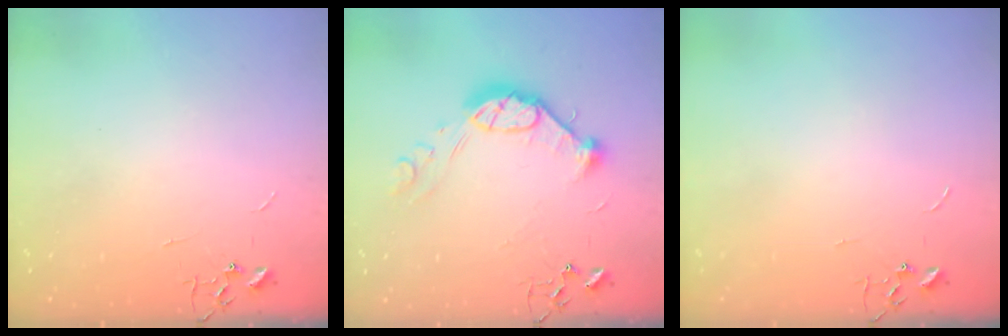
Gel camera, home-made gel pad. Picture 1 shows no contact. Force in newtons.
{"total": 13.0, "press": 13.0, "slide": 0.8}
{"total": 0.0}